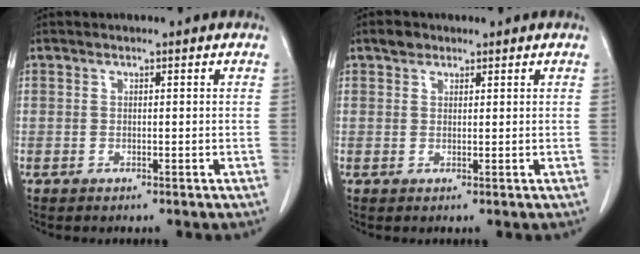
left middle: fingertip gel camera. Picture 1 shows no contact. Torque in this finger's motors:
{"motor_torque": [0.30, -0.26, -0.01, 0.00]}